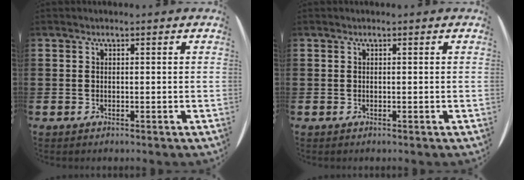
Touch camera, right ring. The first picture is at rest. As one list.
[{"total": 0.0}]